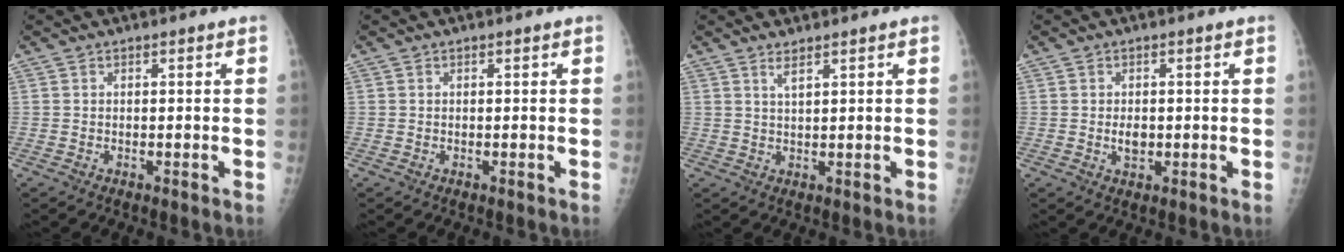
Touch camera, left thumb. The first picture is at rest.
{"total": 0.0}
{"total": 2.2, "force": [1.5, 0.3, 1.5], "torque": [-0.031, -0.010, 0.032]}
{"total": 2.6, "force": [-0.1, 1.7, 2.0], "torque": [-0.024, -0.002, 0.001]}